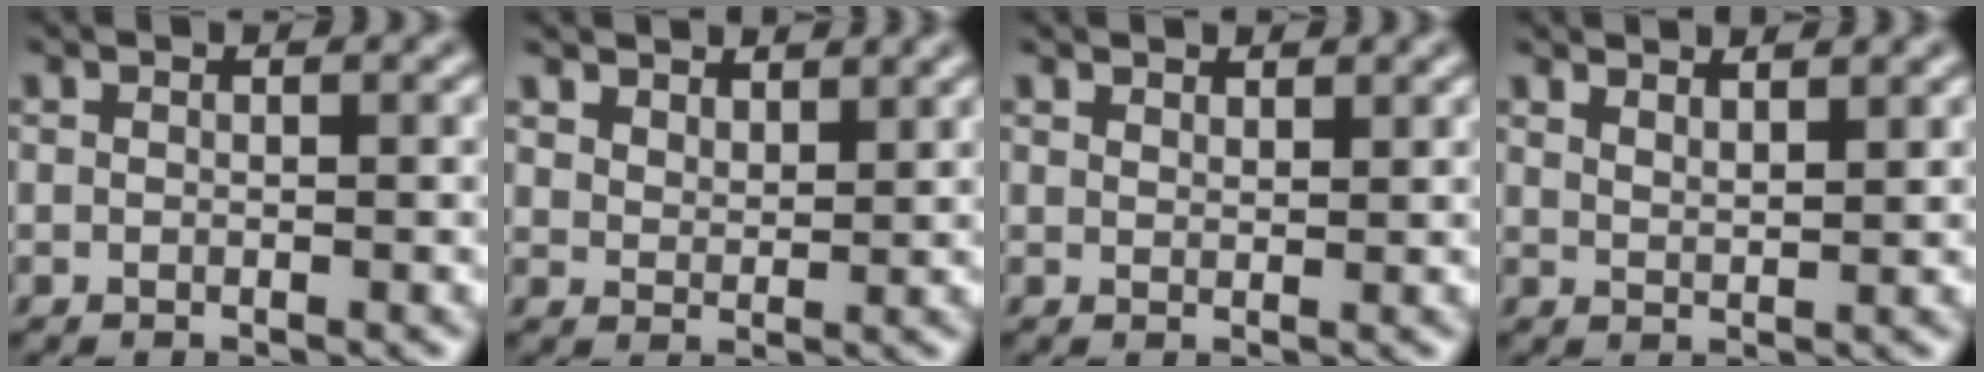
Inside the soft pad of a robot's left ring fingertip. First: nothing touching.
{"total": 3.2, "force": [2.9, 1.3, 0.8], "torque": [-0.025, -0.005, 0.056]}
{"total": 1.6, "force": [1.5, 0.4, 0.3], "torque": [-0.008, 0.000, 0.025]}
{"total": 2.4, "force": [2.2, 0.5, 1.0], "torque": [-0.004, 0.005, 0.029]}